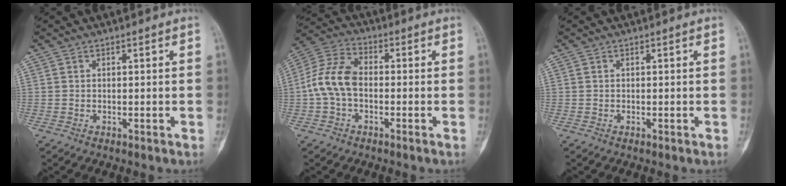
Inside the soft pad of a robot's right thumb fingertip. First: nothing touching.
{"total": 9.3, "force": [-1.2, 5.7, 7.2], "torque": [-0.147, 0.029, -0.037]}
{"total": 0.0}